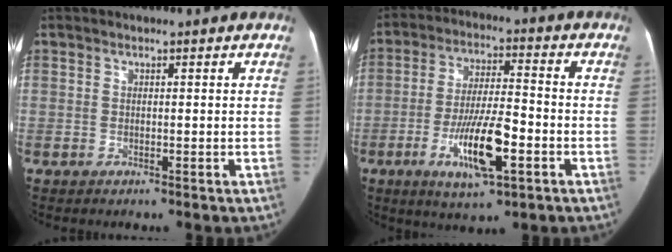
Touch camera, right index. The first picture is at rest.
{"total": 12.1, "force": [-4.3, 2.5, 11.0], "torque": [-0.206, -0.008, -0.072]}